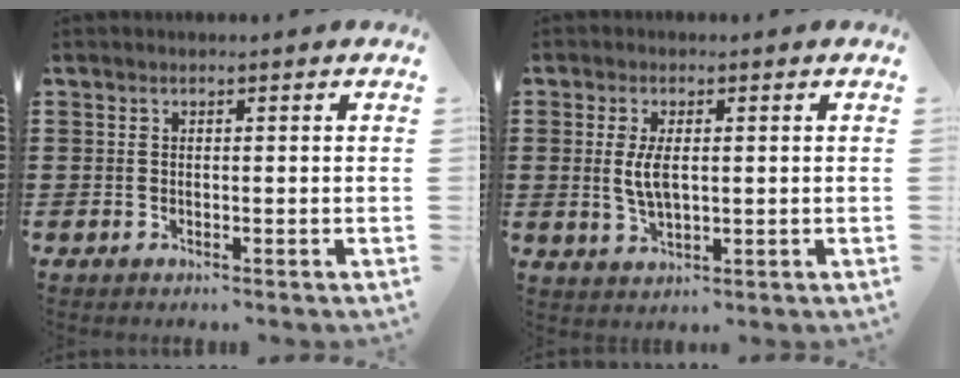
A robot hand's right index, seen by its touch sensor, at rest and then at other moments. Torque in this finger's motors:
{"motor_torque": [1.07, 1.07, 0.42, 0.10]}